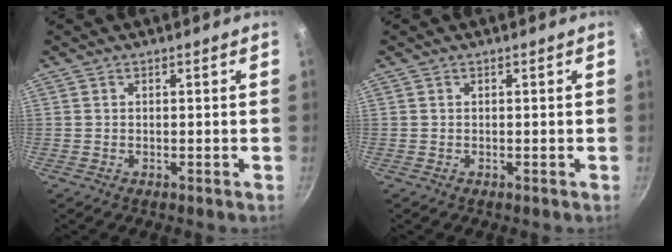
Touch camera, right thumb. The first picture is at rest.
{"total": 0.0}